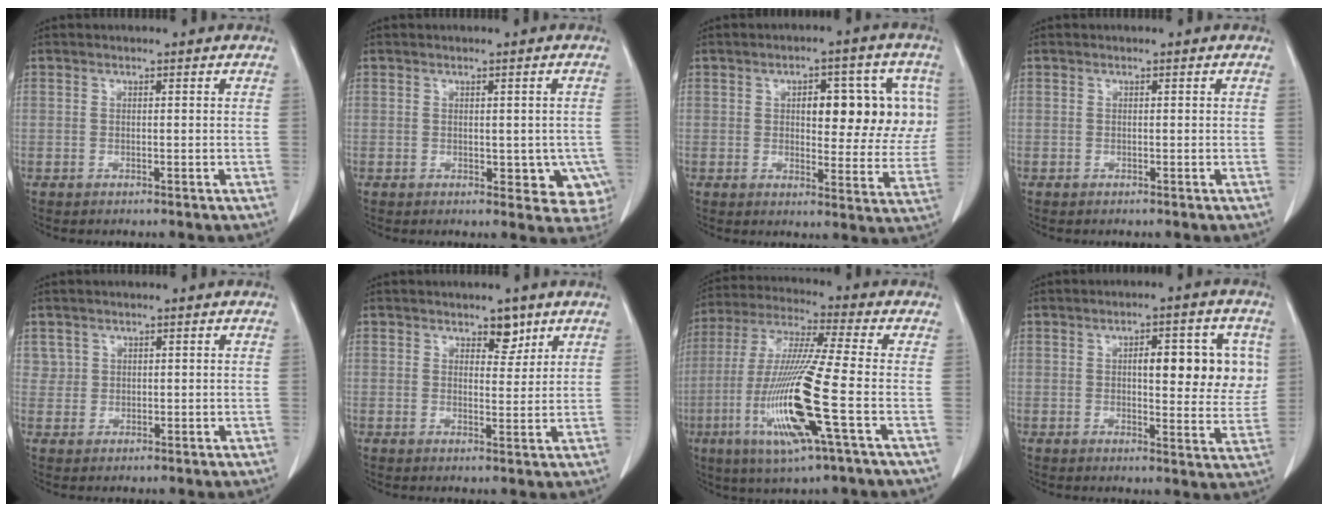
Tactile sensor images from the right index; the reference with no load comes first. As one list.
[{"total": 6.2, "force": [-1.2, 3.8, 4.8], "torque": [-0.026, 0.003, -0.009]}, {"total": 12.2, "force": [2.8, 5.2, 10.6], "torque": [-0.119, 0.021, 0.039]}, {"total": 0.0}, {"total": 1.8, "force": [1.0, 1.5, -0.1], "torque": [0.013, 0.004, 0.012]}, {"total": 3.3, "force": [2.3, 1.7, 1.7], "torque": [-0.016, -0.005, 0.035]}, {"total": 16.6, "force": [-4.9, -0.1, 15.8], "torque": [-0.332, -0.021, -0.097]}, {"total": 10.8, "force": [2.5, 3.5, 9.9], "torque": [-0.120, 0.012, 0.031]}]